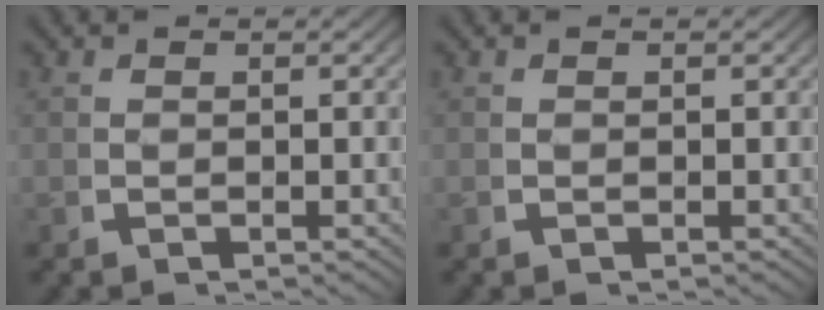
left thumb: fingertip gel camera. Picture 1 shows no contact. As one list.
[{"total": 0.0}]